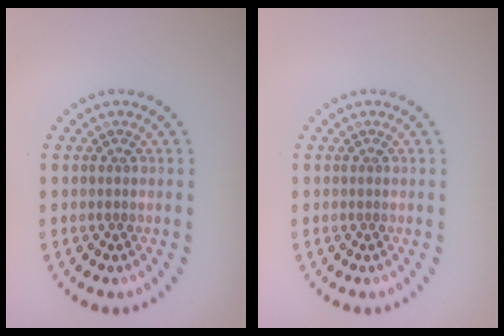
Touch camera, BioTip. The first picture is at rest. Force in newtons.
{"total": 0.0}